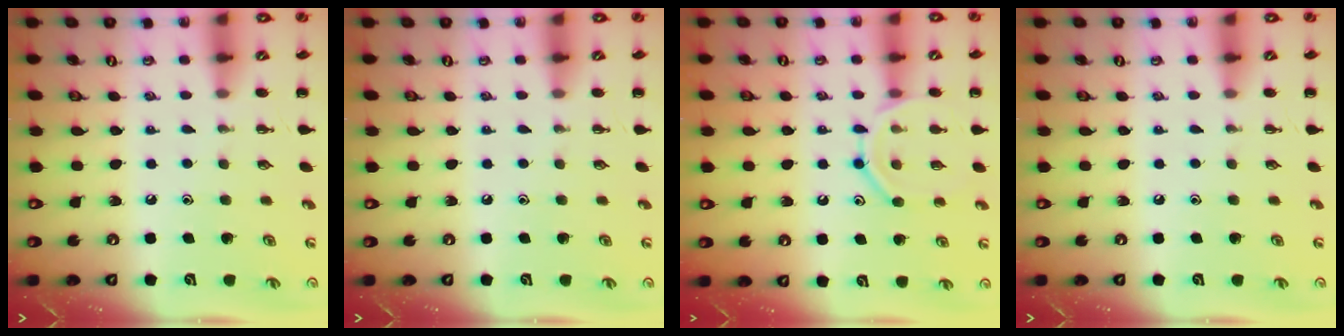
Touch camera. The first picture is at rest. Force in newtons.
{"total": 0.0}
{"total": 11.6, "press": 11.5, "slide": 1.1}
{"total": 0.0}